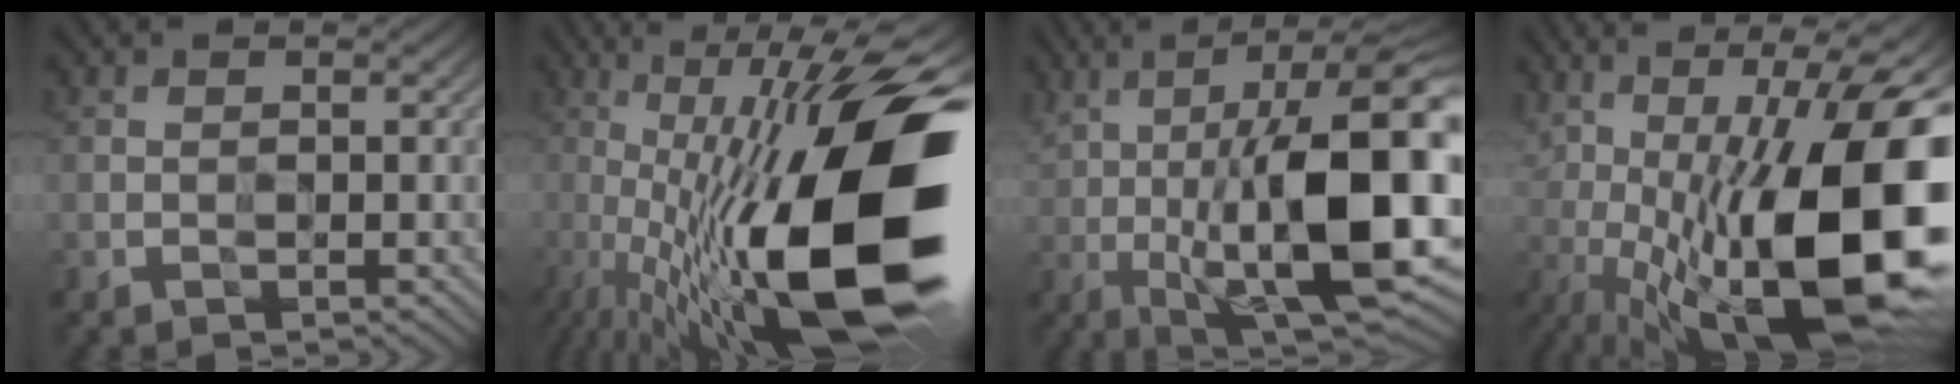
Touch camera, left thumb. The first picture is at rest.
{"total": 19.5, "force": [-3.6, 5.9, 18.2], "torque": [-0.312, 0.020, -0.066]}
{"total": 19.9, "force": [0.5, 6.6, 18.8], "torque": [-0.292, 0.025, 0.011]}
{"total": 21.5, "force": [-2.8, 8.8, 19.4], "torque": [-0.307, 0.019, -0.065]}